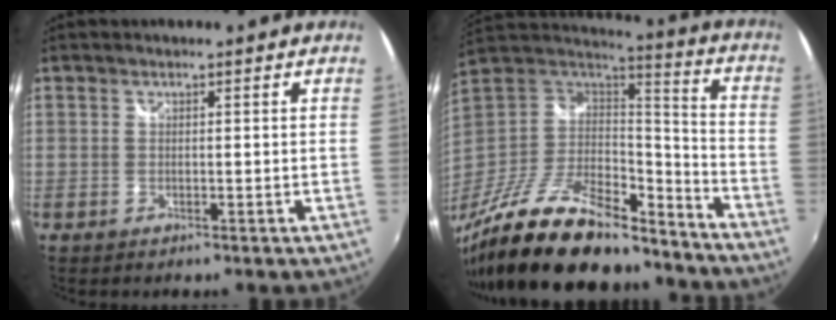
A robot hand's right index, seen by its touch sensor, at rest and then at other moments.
{"total": 30.7, "force": [-22.0, 11.6, 18.0], "torque": [-0.345, -0.023, -0.349]}